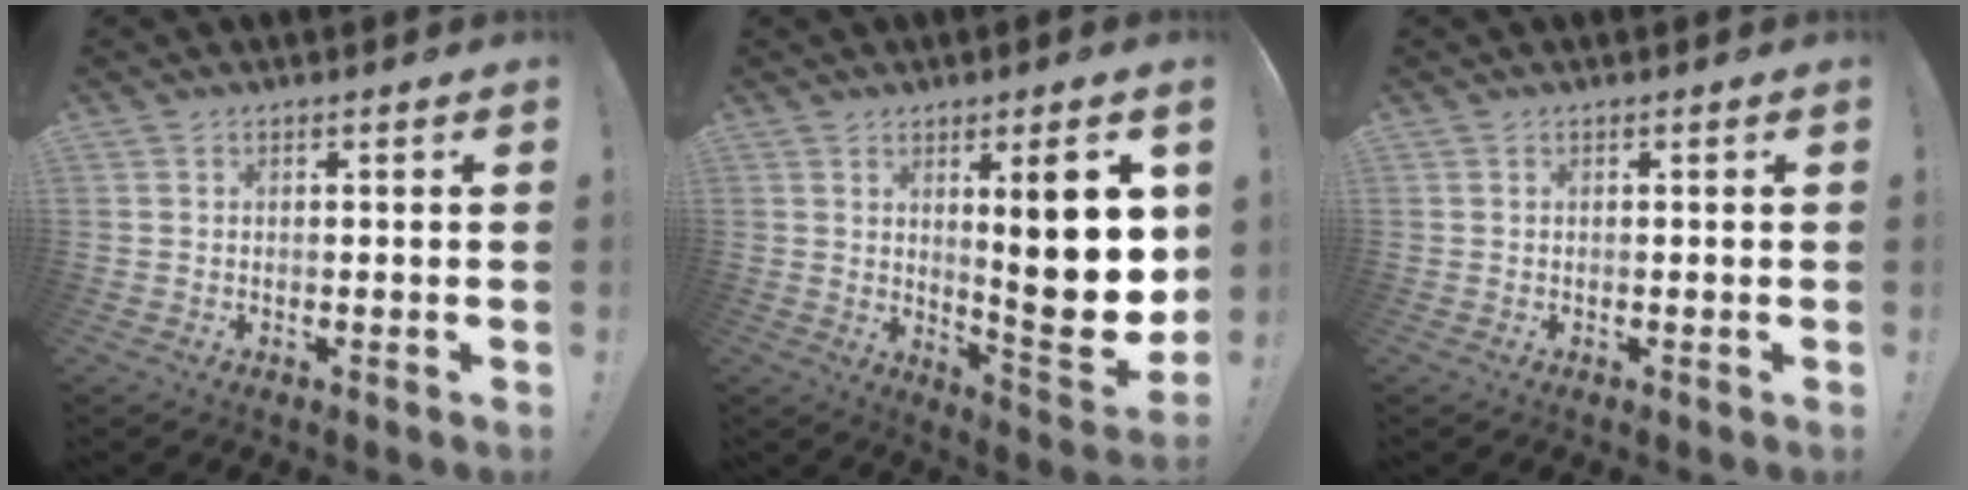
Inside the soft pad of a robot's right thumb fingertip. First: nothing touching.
{"total": 18.6, "force": [4.6, 4.5, 17.4], "torque": [-0.214, -0.044, 0.068]}
{"total": 0.0}